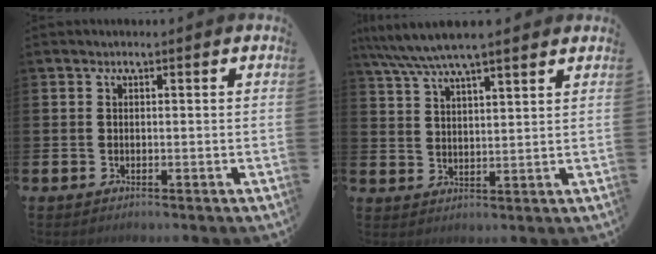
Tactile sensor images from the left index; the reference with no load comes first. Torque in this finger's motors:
{"motor_torque": [1.34, -0.80, 0.89, 0.21]}